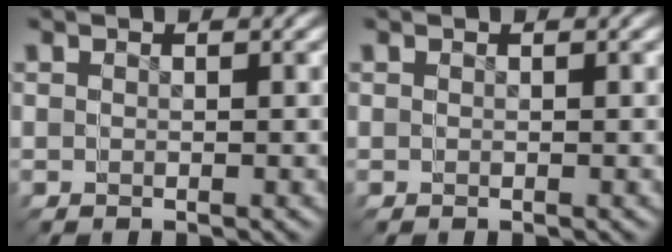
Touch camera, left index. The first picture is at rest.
{"total": 0.0}